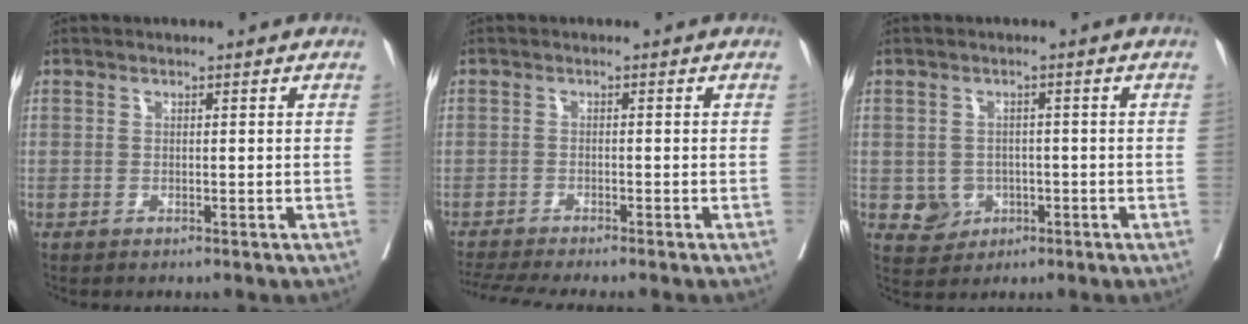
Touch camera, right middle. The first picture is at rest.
{"total": 7.1, "force": [-6.4, -0.6, 3.2], "torque": [-0.046, -0.015, -0.104]}
{"total": 3.9, "force": [-1.0, 3.7, 1.0], "torque": [-0.006, 0.007, -0.006]}